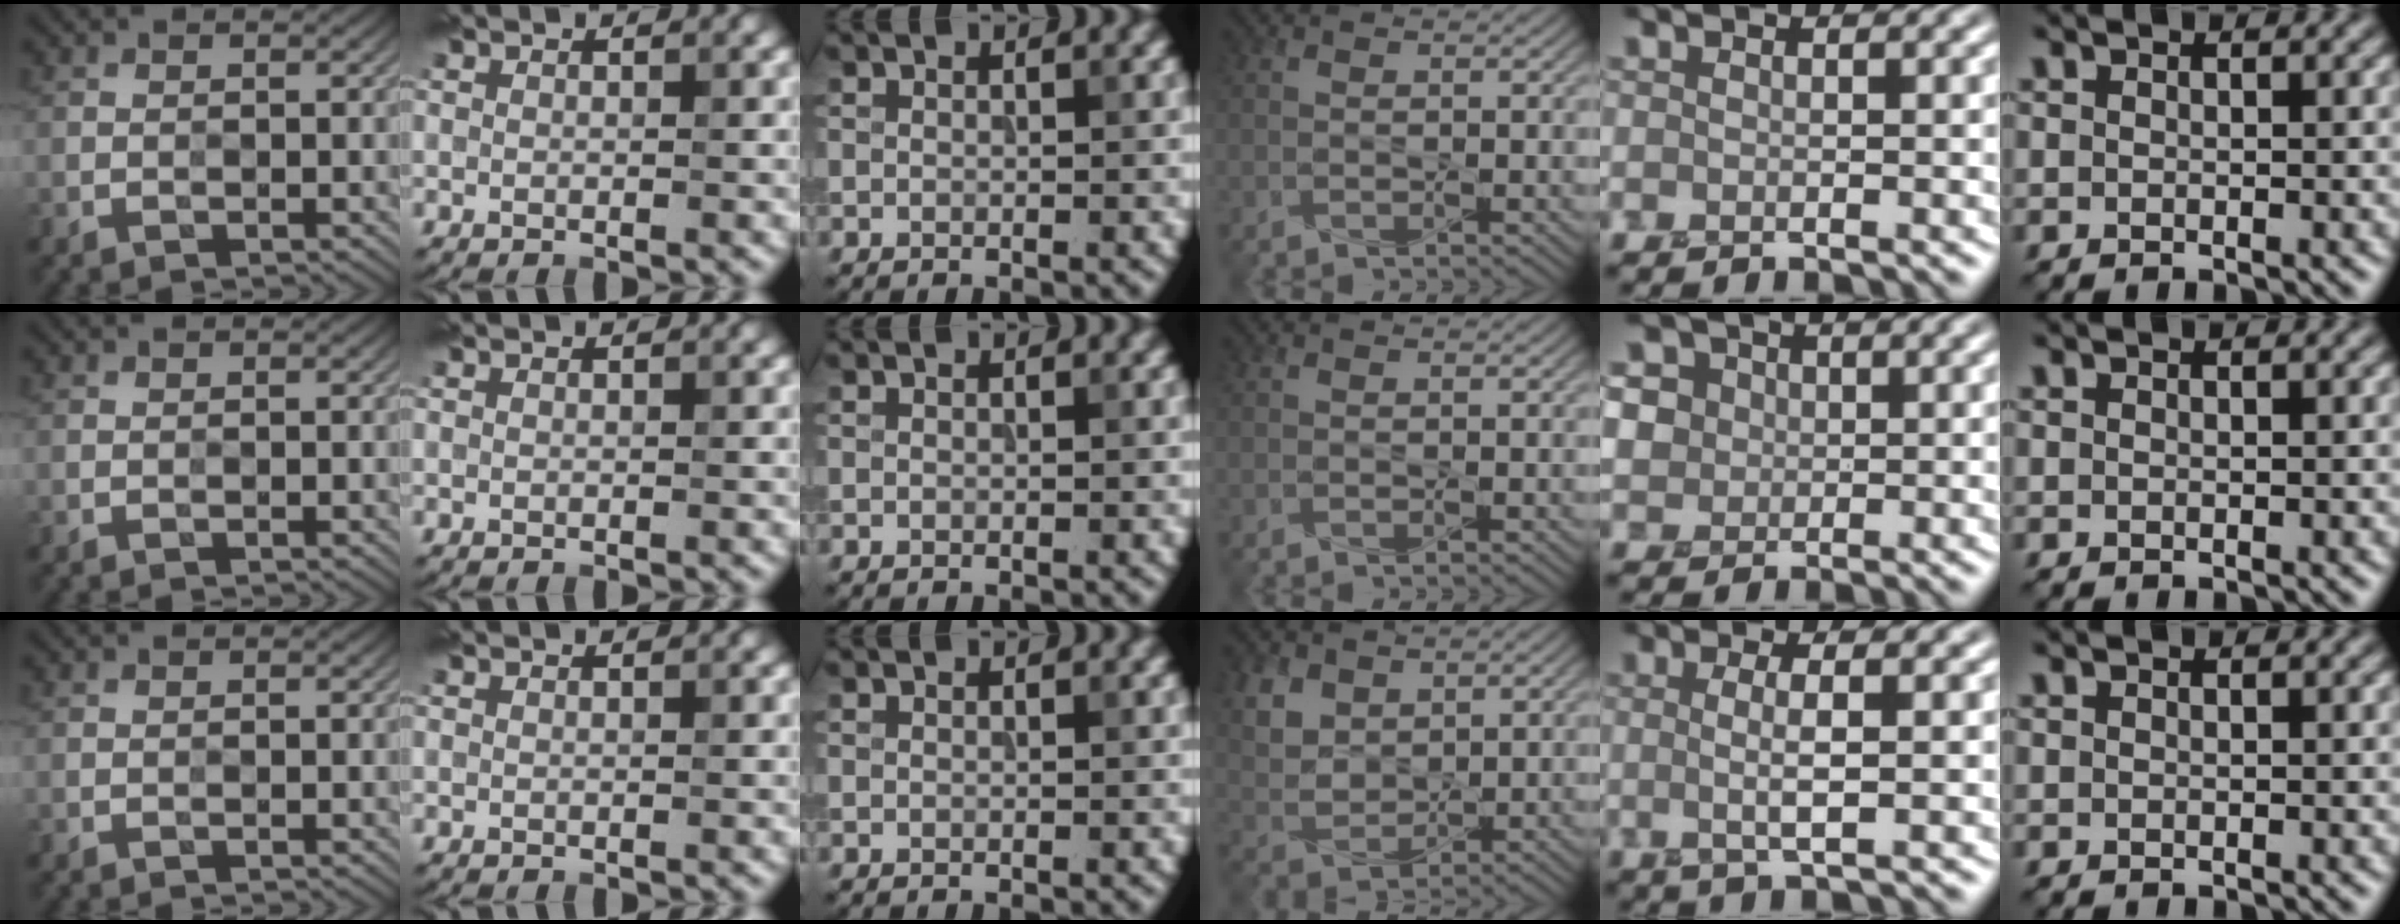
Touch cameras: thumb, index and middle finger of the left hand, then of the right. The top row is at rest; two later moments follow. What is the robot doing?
{"motion": "squeeze", "object": "foam earplug"}